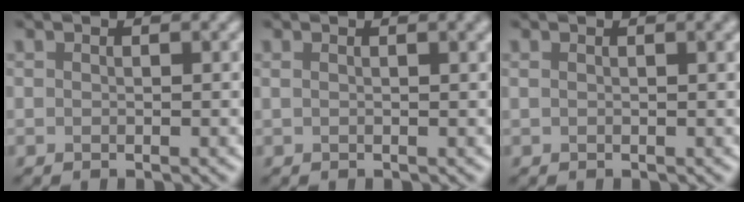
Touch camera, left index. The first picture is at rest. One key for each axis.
{"total": 3.2, "fx": 1.3, "fy": 1.6, "fz": 2.5, "tx": -0.006, "ty": 0.022, "tz": -0.005}
{"total": 2.8, "fx": 1.1, "fy": 1.3, "fz": 2.2, "tx": -0.003, "ty": 0.017, "tz": -0.003}